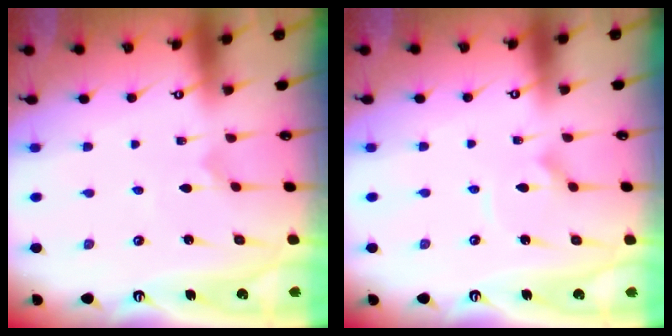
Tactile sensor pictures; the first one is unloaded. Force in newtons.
{"total": 2.8, "press": 2.8, "slide": 0.3}